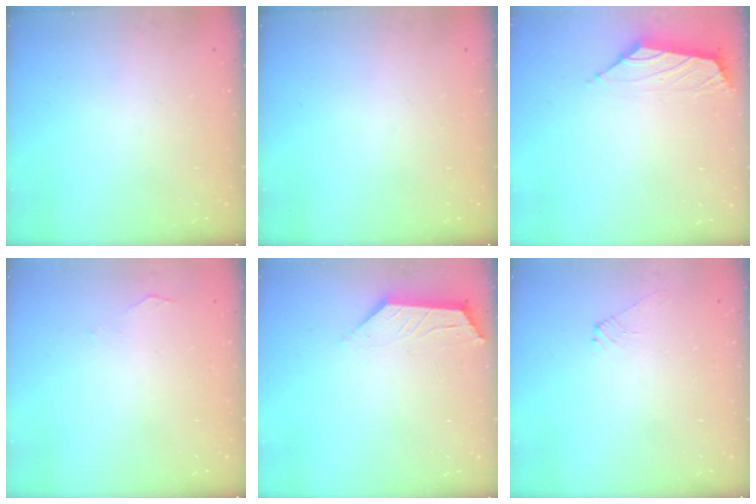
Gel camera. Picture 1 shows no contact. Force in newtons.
{"total": 0.0}
{"total": 1.6, "press": 1.5, "slide": 0.6}
{"total": 1.8, "press": 1.8, "slide": 0.4}
{"total": 2.1, "press": 2.1, "slide": 0.4}
{"total": 2.2, "press": 2.2, "slide": 0.6}